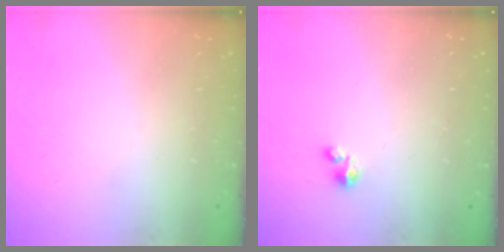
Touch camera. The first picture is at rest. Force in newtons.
{"total": 3.0, "press": 3.0, "slide": 0.3}